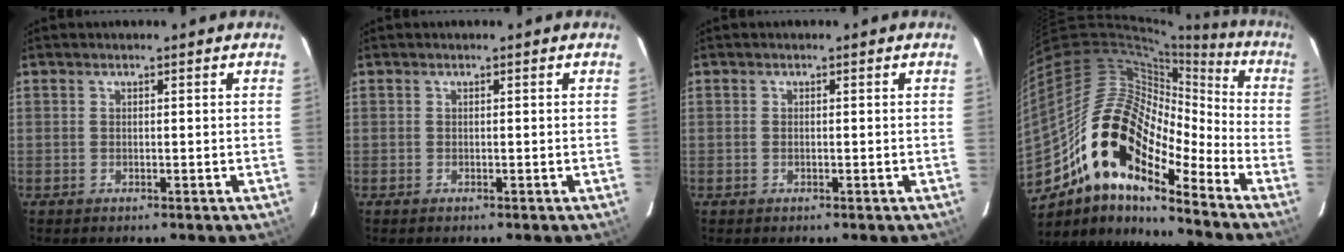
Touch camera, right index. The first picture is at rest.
{"total": 0.0}
{"total": 0.0}
{"total": 20.6, "force": [-12.6, 8.7, 13.8], "torque": [-0.241, -0.008, -0.250]}